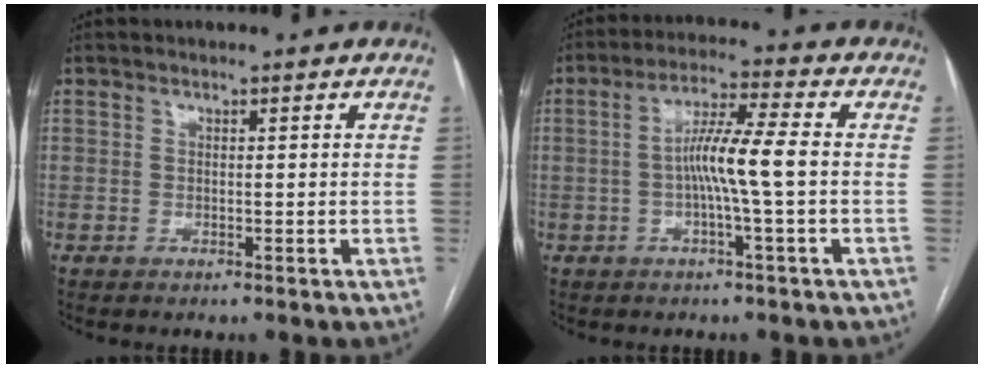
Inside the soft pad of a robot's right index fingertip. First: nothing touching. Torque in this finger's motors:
{"motor_torque": [1.11, -0.05, 0.71, 0.17]}